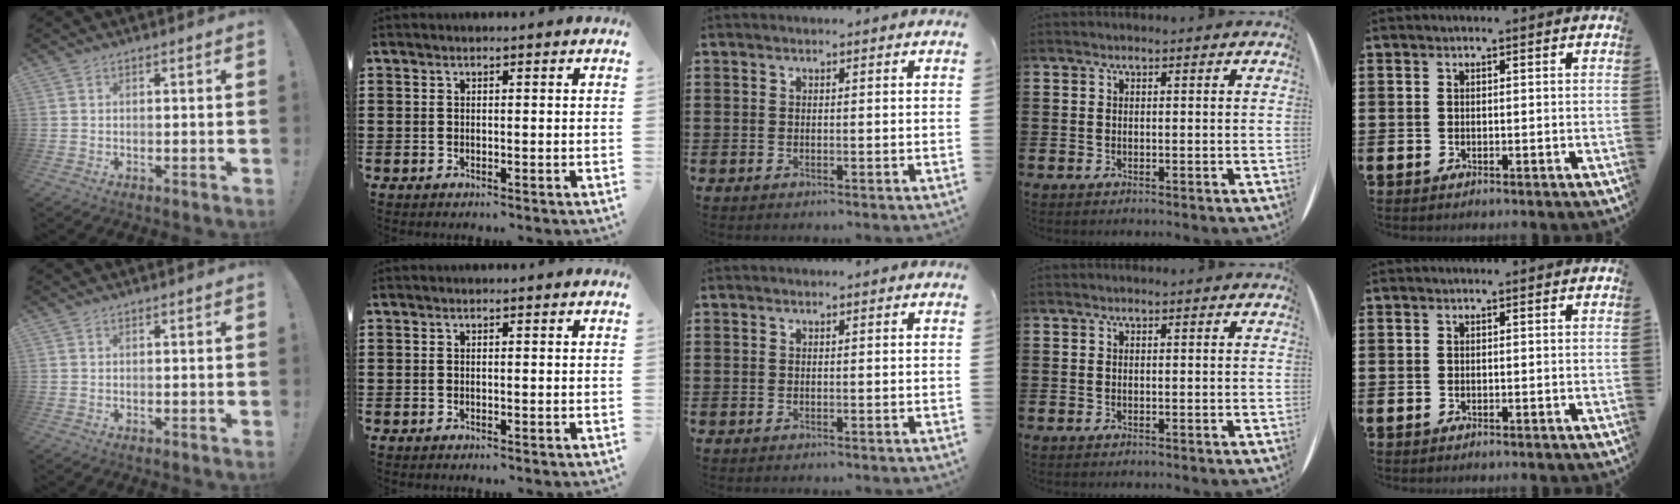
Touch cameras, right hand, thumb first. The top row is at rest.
{}